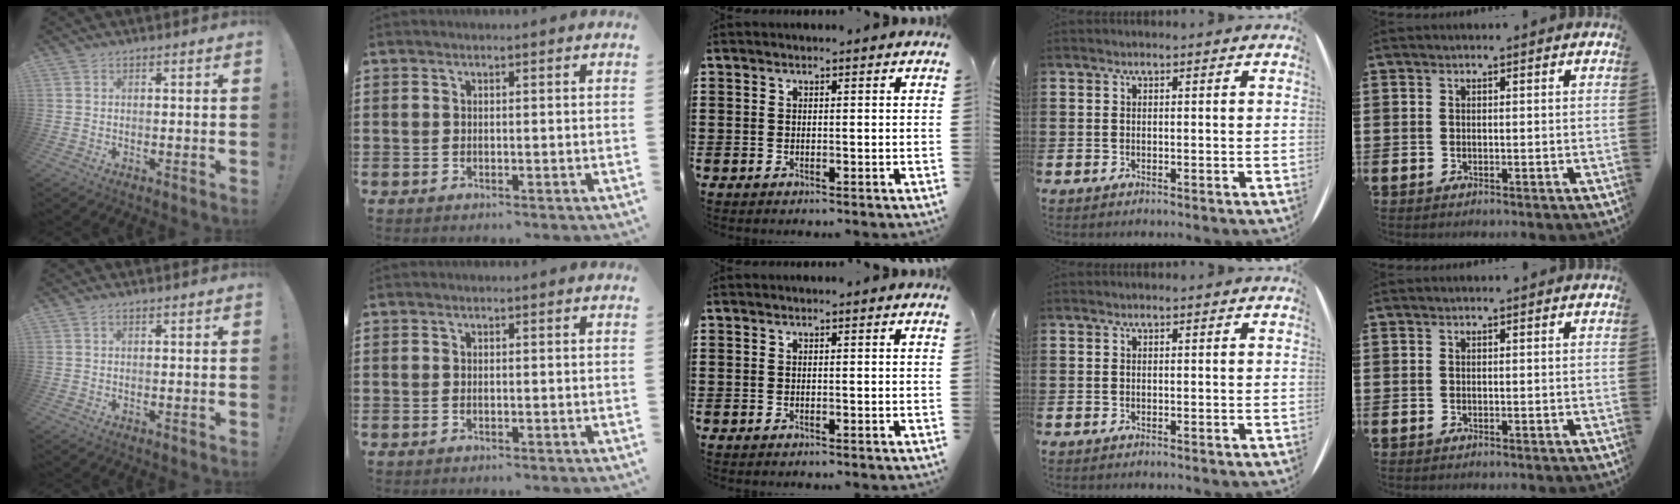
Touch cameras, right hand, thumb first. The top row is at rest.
{"thumb": {"total": 0.7, "force": [0.2, 0.3, 0.6], "torque": [-0.013, 0.002, 0.004]}}